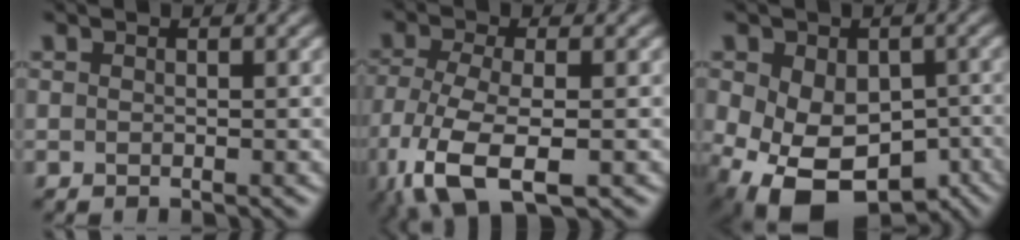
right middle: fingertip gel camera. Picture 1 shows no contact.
{"total": 7.9, "force": [-3.9, 3.1, 6.1], "torque": [-0.140, -0.018, -0.076]}
{"total": 11.2, "force": [-3.8, 7.4, 7.5], "torque": [-0.134, -0.042, -0.046]}